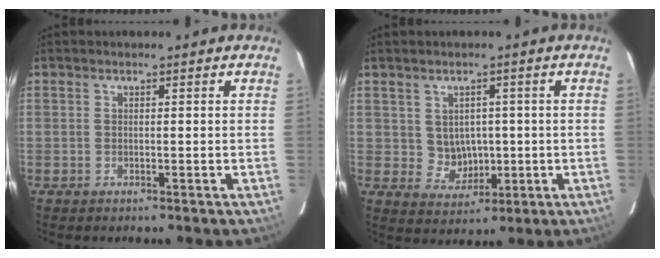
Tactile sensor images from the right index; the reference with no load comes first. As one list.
[{"total": 5.0, "force": [0.3, 4.7, 1.8], "torque": [-0.036, 0.007, 0.020]}]